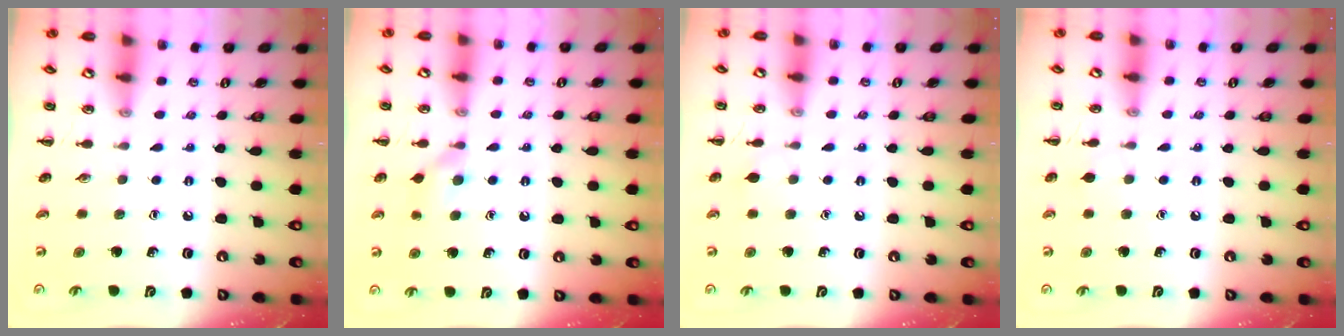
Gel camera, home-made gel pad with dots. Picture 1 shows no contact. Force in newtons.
{"total": 4.9, "press": 4.8, "slide": 1.2}
{"total": 3.0, "press": 2.9, "slide": 1.0}
{"total": 3.7, "press": 3.6, "slide": 0.9}